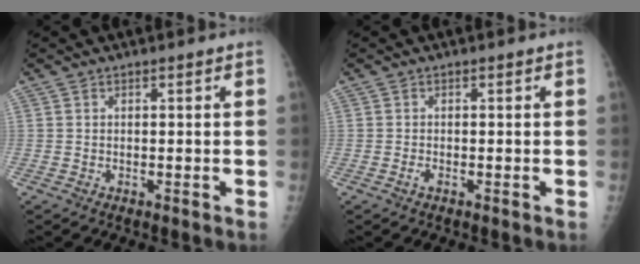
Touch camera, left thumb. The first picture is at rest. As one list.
[{"total": 0.6, "force": [-0.2, 0.3, 0.5], "torque": [-0.010, -0.002, -0.005]}]